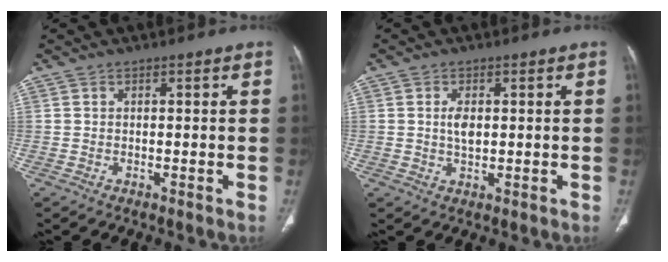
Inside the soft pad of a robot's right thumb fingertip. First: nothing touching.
{"total": 3.0, "force": [0.4, 1.7, 2.4], "torque": [-0.042, -0.002, 0.007]}